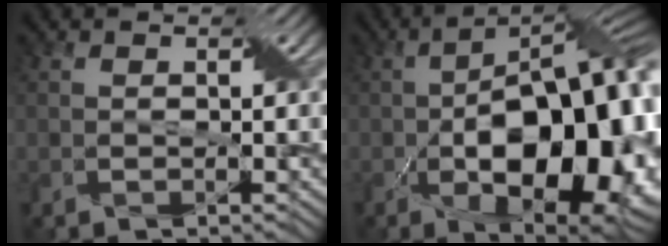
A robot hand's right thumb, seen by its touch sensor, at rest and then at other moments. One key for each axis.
{"total": 19.1, "fx": -4.3, "fy": 9.4, "fz": 16.1, "tx": -0.218, "ty": -0.013, "tz": -0.064}